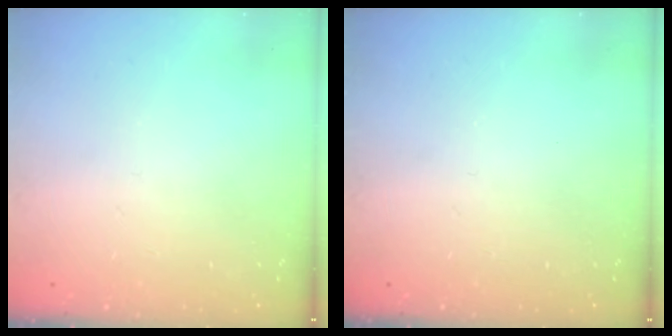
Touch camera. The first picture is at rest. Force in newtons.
{"total": 0.0}